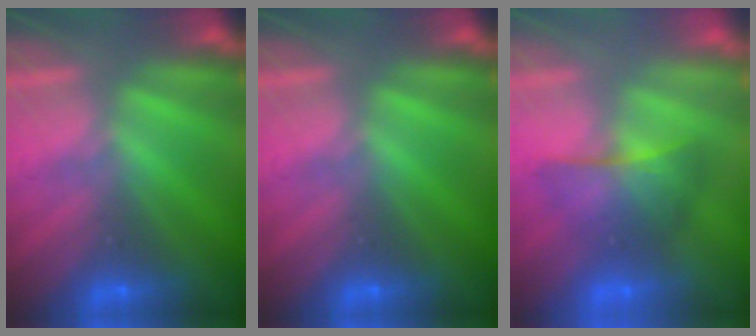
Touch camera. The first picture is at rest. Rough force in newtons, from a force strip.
{"total": 0.0}
{"total": 2.1}